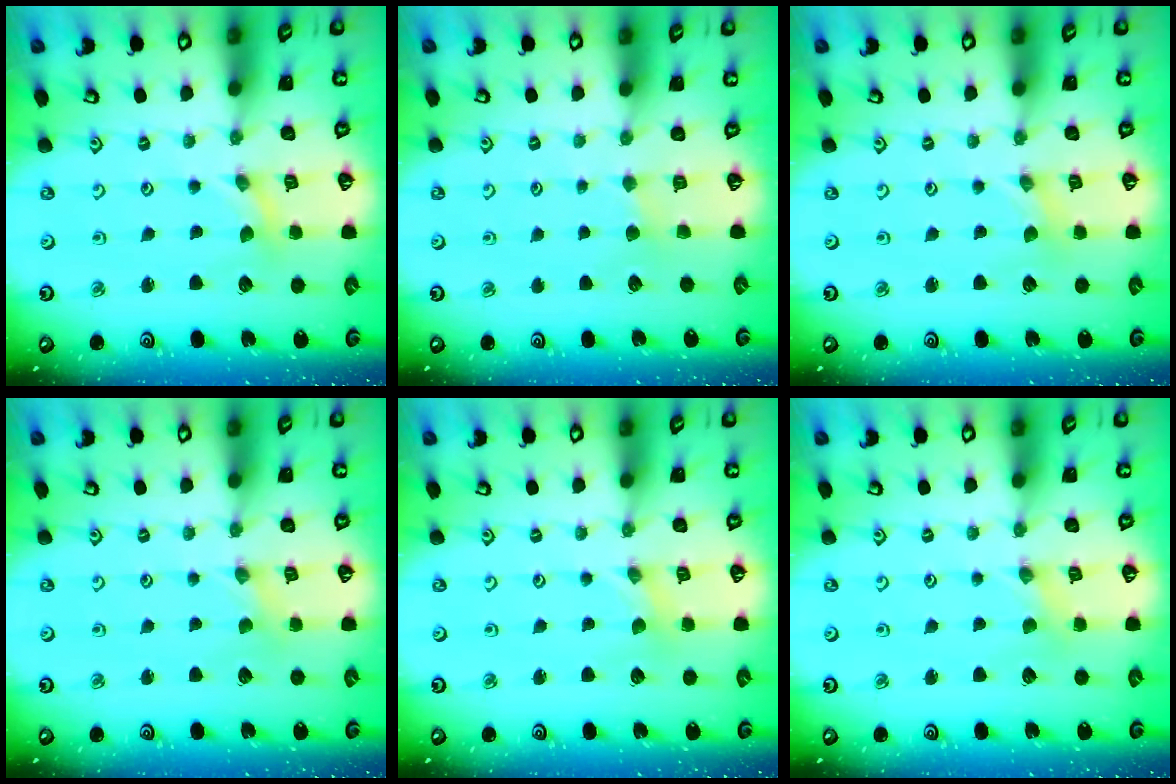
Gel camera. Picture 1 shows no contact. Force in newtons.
{"total": 2.1, "press": 2.1, "slide": 0.3}
{"total": 0.0}
{"total": 0.0}
{"total": 0.0}
{"total": 0.6, "press": 0.6, "slide": 0.2}